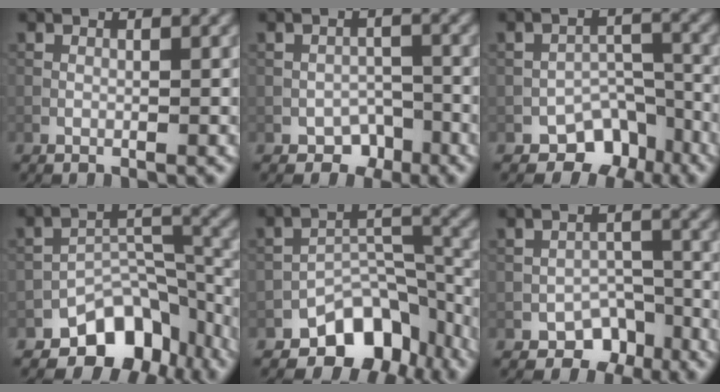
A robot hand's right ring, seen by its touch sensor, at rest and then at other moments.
{"total": 2.6, "force": [-1.7, 1.8, 0.7], "torque": [-0.001, 0.002, -0.028]}
{"total": 5.4, "force": [-4.0, 3.3, 1.6], "torque": [-0.003, 0.001, -0.059]}
{"total": 8.2, "force": [-5.7, 4.6, 3.7], "torque": [-0.038, -0.011, -0.093]}
{"total": 7.7, "force": [-5.5, 4.2, 3.4], "torque": [-0.033, -0.010, -0.091]}
{"total": 3.9, "force": [-2.7, 2.5, 1.2], "torque": [-0.003, 0.006, -0.040]}